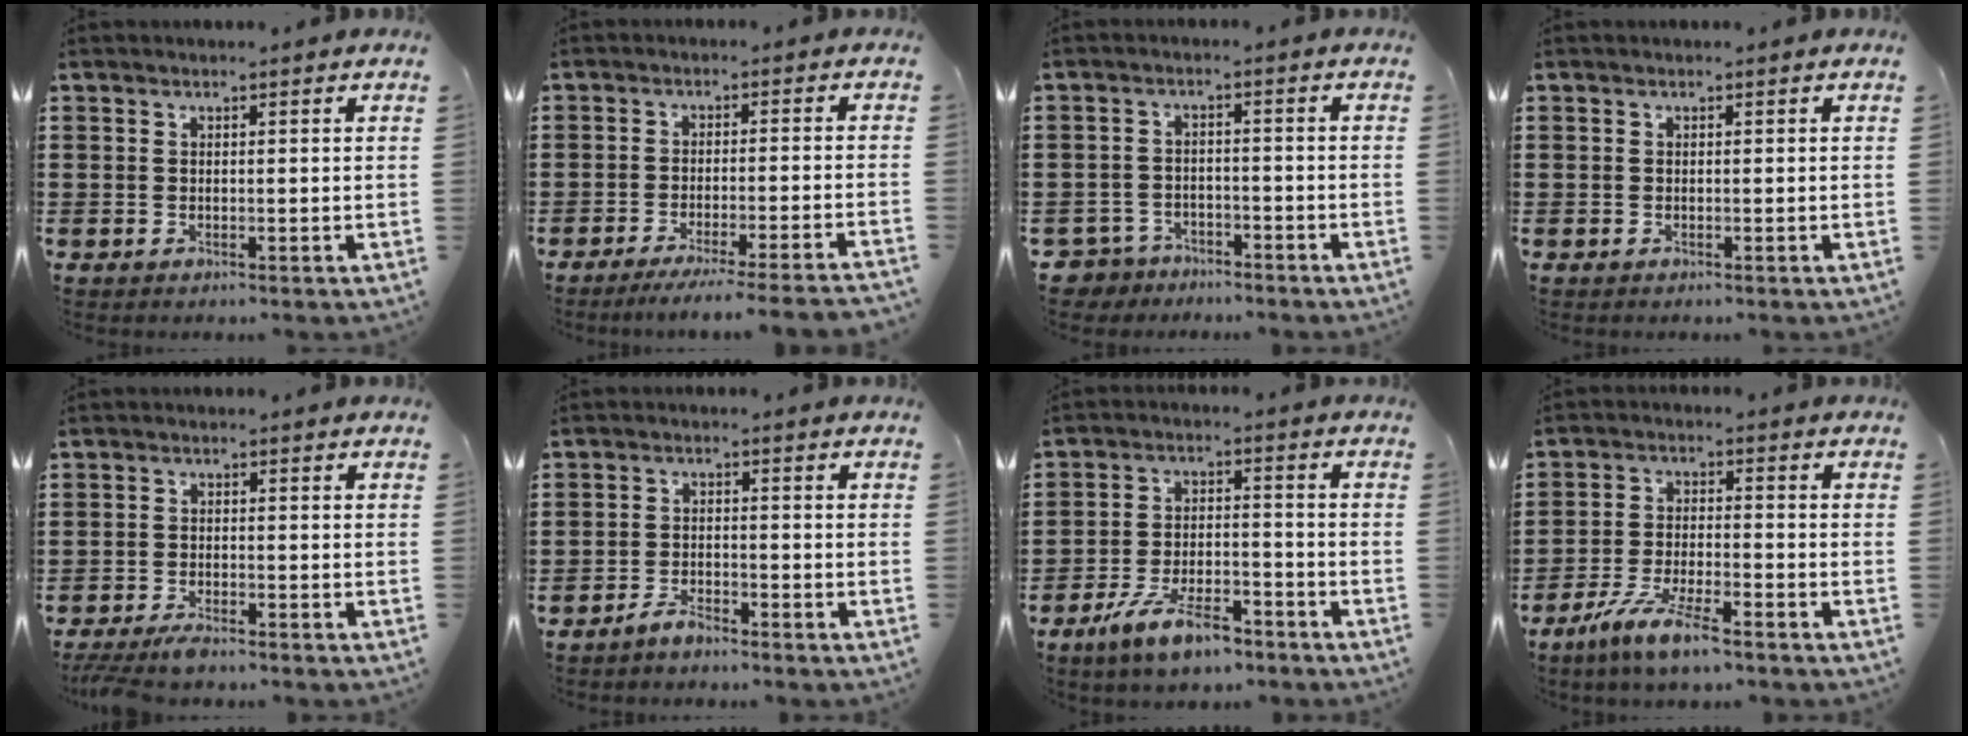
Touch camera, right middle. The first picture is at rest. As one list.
[{"total": 4.1, "force": [-3.7, -0.4, 1.8], "torque": [-0.028, -0.010, -0.072]}, {"total": 3.9, "force": [-3.7, 1.3, -0.1], "torque": [-0.020, -0.003, -0.084]}, {"total": 0.0}, {"total": 2.6, "force": [-2.3, 0.3, 1.1], "torque": [-0.036, -0.006, -0.051]}, {"total": 3.0, "force": [-2.9, 0.8, 0.5], "torque": [-0.012, 0.008, -0.058]}, {"total": 8.3, "force": [-6.3, 2.5, 4.8], "torque": [-0.099, 0.007, -0.120]}, {"total": 7.0, "force": [-5.6, 0.6, 4.2], "torque": [-0.098, -0.011, -0.110]}]